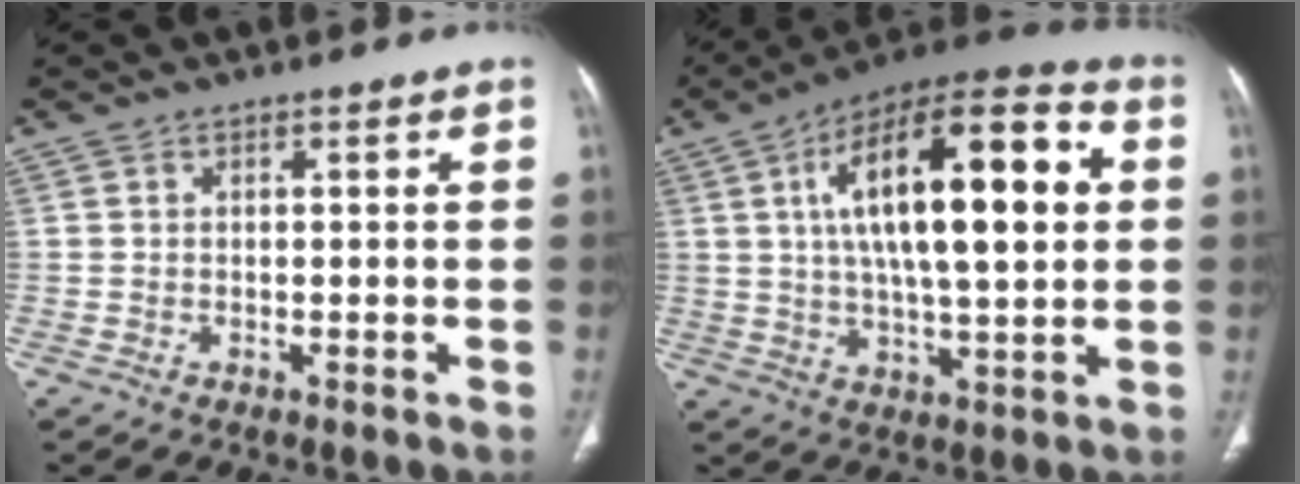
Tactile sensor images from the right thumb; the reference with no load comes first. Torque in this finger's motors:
{"motor_torque": [0.00, 5.01, 1.67, 1.10, 0.72]}